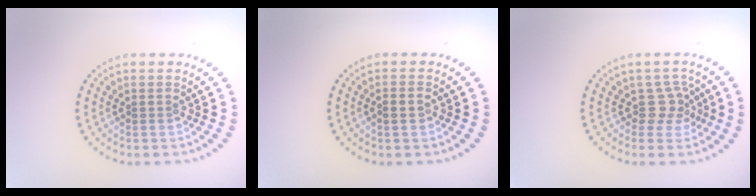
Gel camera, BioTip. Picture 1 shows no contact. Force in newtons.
{"total": 1.1, "press": 1.1, "slide": 0.2}
{"total": 2.2, "press": 1.6, "slide": 1.5}